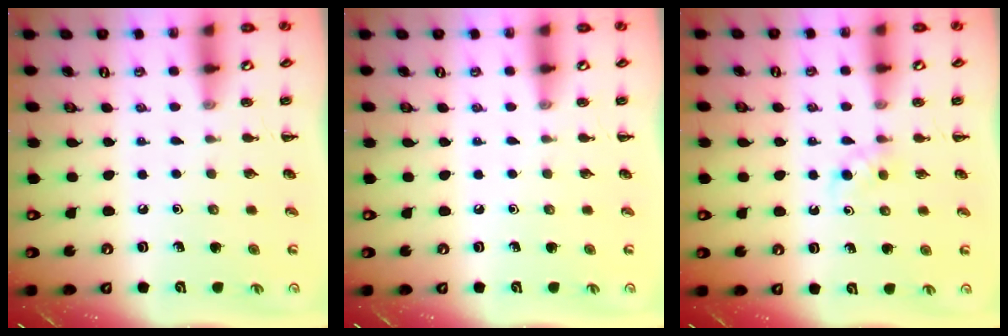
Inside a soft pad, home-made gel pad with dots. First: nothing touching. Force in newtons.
{"total": 0.0}
{"total": 2.9, "press": 2.6, "slide": 1.1}